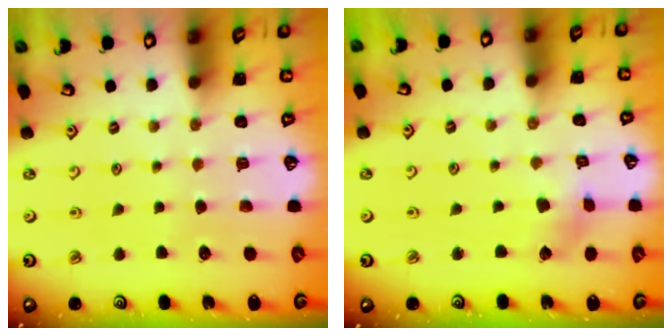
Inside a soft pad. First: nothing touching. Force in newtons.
{"total": 2.2, "press": 2.2, "slide": 0.4}